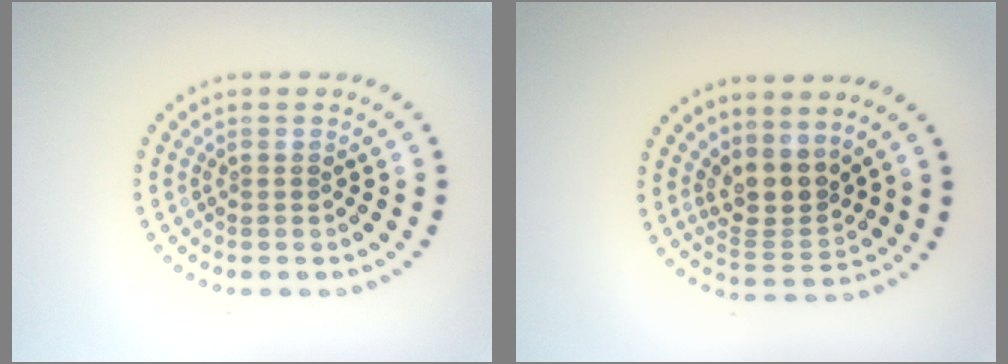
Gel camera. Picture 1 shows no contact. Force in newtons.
{"total": 3.5, "press": 2.7, "slide": 2.2}